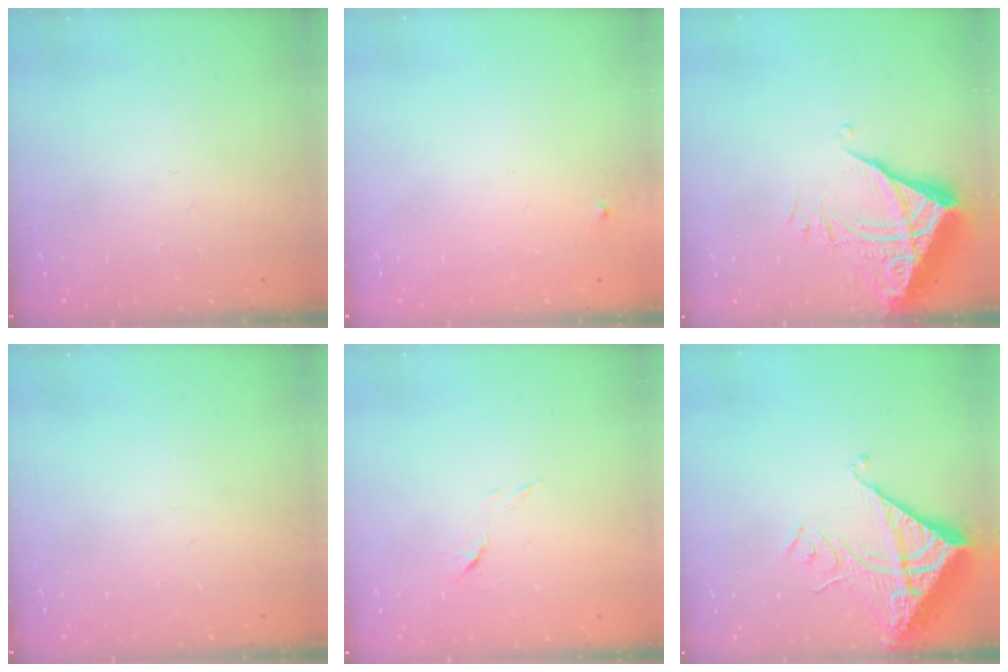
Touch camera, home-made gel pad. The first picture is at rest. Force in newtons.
{"total": 2.4, "press": 2.3, "slide": 0.4}
{"total": 6.1, "press": 6.0, "slide": 0.7}
{"total": 0.0}
{"total": 5.5, "press": 5.5, "slide": 0.5}
{"total": 13.1, "press": 13.0, "slide": 1.7}